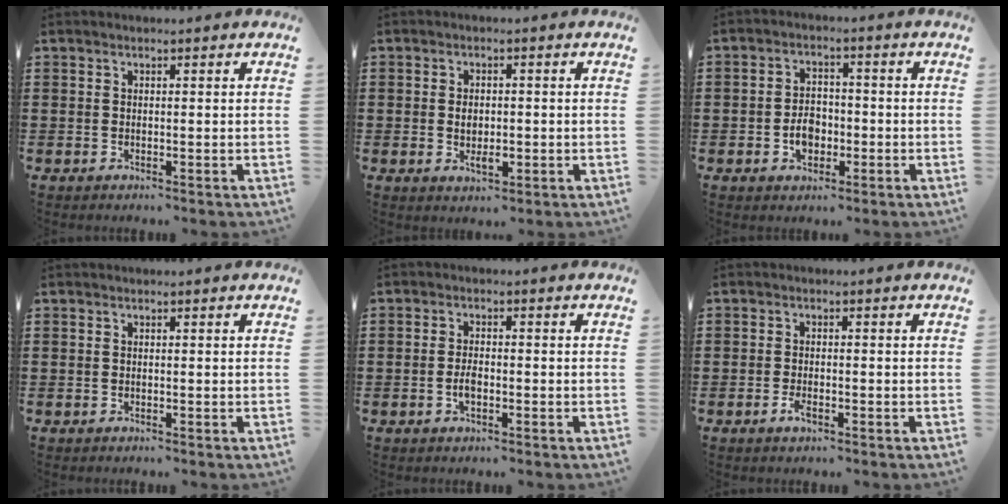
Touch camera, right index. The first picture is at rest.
{"total": 2.9, "force": [-0.4, 1.6, 2.4], "torque": [-0.045, 0.001, -0.007]}
{"total": 4.2, "force": [-1.3, 3.0, 2.7], "torque": [-0.045, 0.003, -0.026]}
{"total": 0.0}
{"total": 2.5, "force": [-0.8, 1.0, 2.1], "torque": [-0.039, 0.003, -0.015]}
{"total": 2.1, "force": [-1.1, 0.7, 1.6], "torque": [-0.038, -0.005, -0.022]}